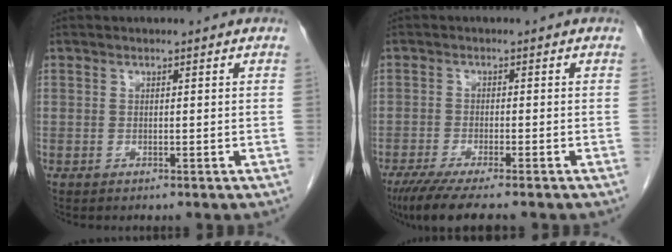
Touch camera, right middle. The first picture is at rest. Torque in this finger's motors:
{"motor_torque": [0.63, -0.44, 0.25, 0.07]}